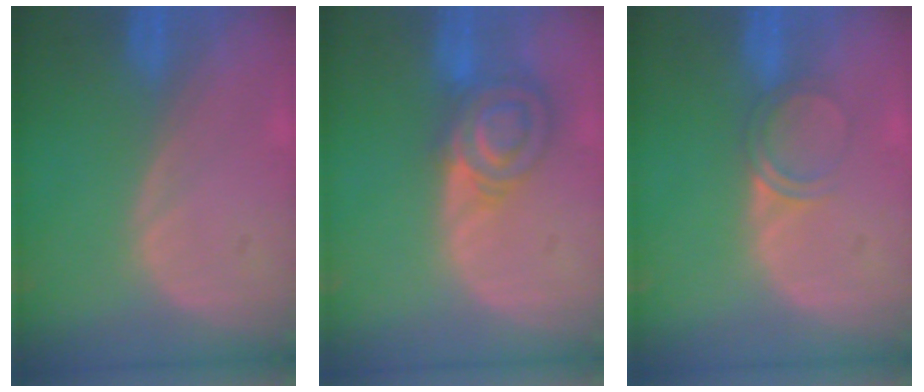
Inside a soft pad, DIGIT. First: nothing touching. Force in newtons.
{"total": 7.0, "press": 6.4, "slide": 2.8}
{"total": 2.9, "press": 2.6, "slide": 1.1}